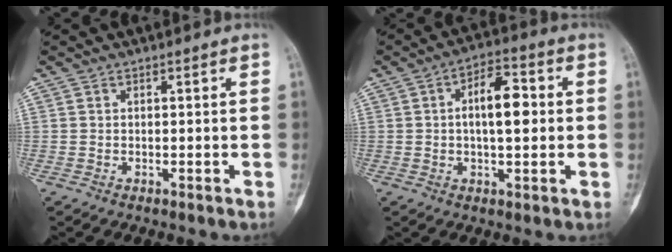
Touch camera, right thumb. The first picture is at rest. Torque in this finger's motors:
{"motor_torque": [-0.65, 0.99, 0.11, 0.08, -0.03]}